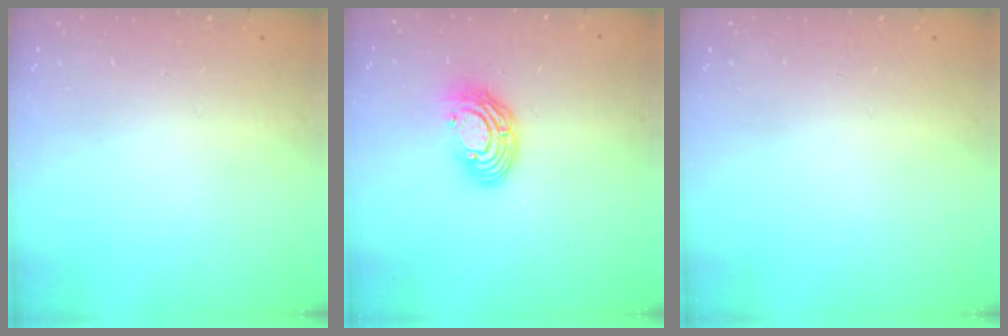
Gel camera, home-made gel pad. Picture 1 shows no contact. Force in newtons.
{"total": 10.9, "press": 10.9, "slide": 0.8}
{"total": 0.0}